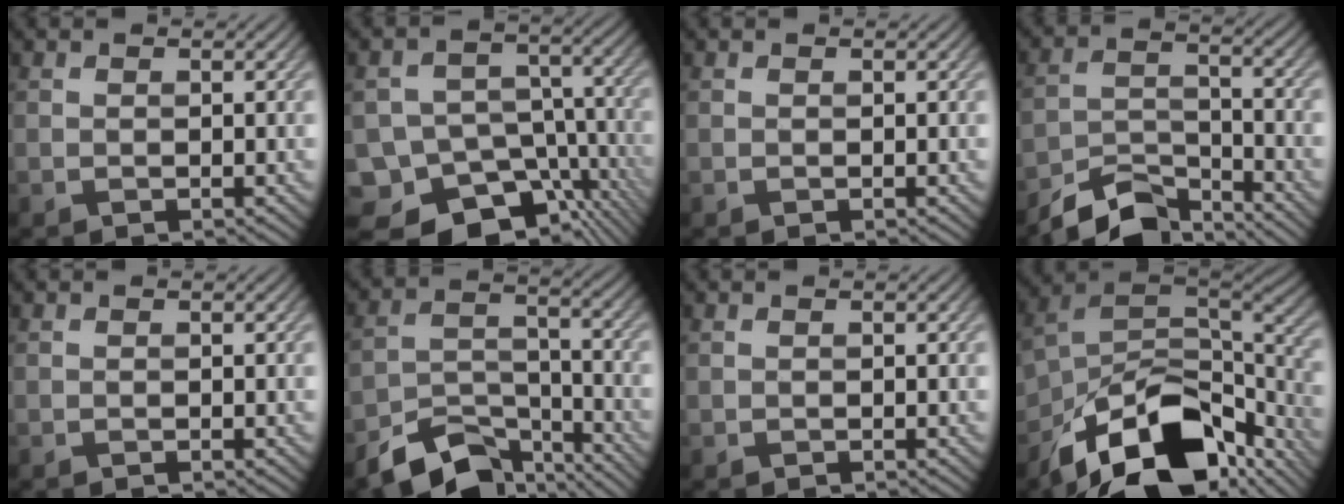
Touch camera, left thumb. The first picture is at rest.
{"total": 15.8, "force": [-10.5, 10.6, 5.3], "torque": [-0.101, -0.038, -0.134]}
{"total": 0.0}
{"total": 7.4, "force": [-6.6, 2.0, 2.7], "torque": [-0.056, -0.004, -0.132]}
{"total": 0.0}
{"total": 9.7, "force": [-7.5, 4.3, 4.5], "torque": [-0.080, -0.012, -0.139]}
{"total": 0.0}
{"total": 16.4, "force": [-10.0, 9.2, 9.3], "torque": [-0.190, -0.037, -0.163]}